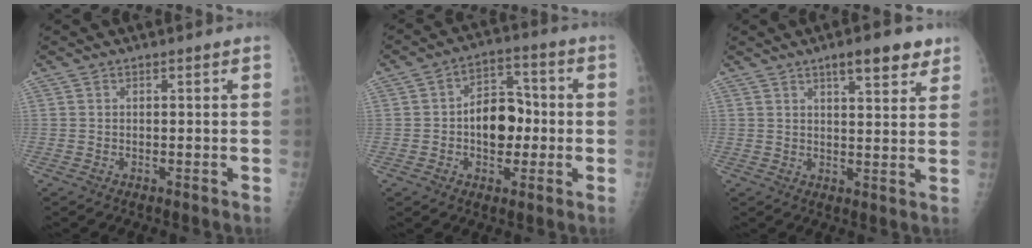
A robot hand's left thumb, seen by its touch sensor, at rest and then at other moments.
{"total": 10.3, "force": [-0.9, 7.3, 7.3], "torque": [-0.066, 0.028, -0.021]}
{"total": 7.8, "force": [5.0, 2.3, 5.5], "torque": [-0.058, -0.023, 0.069]}